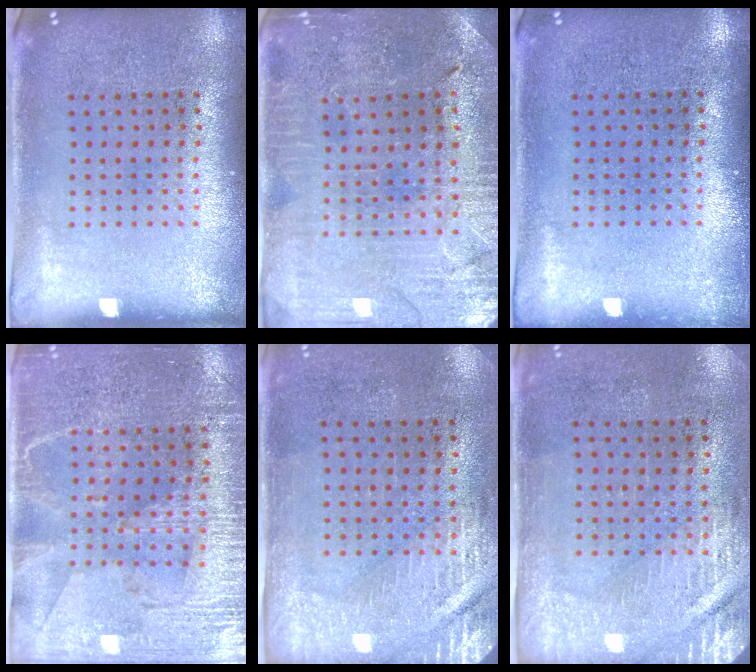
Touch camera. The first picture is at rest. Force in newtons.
{"total": 1.2, "press": 1.2, "slide": 0.2}
{"total": 0.6, "press": 0.6, "slide": 0.1}
{"total": 3.4, "press": 3.0, "slide": 1.4}
{"total": 2.9, "press": 2.5, "slide": 1.5}
{"total": 2.9, "press": 2.5, "slide": 1.5}